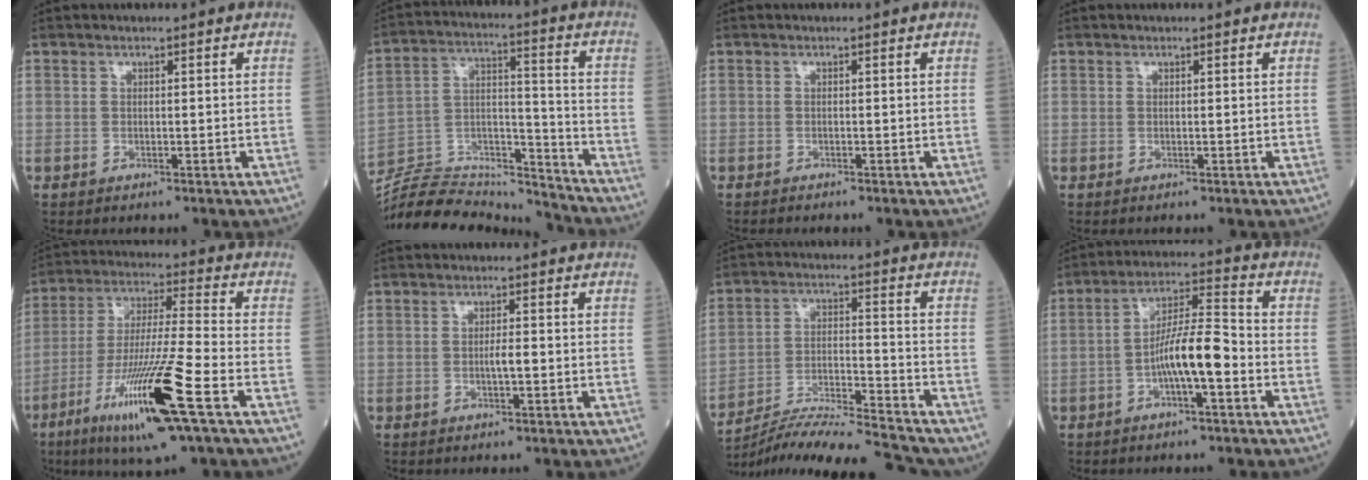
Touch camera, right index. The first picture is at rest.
{"total": 19.6, "force": [-19.2, 2.2, 3.4], "torque": [-0.075, 0.033, -0.312]}
{"total": 0.5, "force": [-0.5, 0.0, 0.0], "torque": [-0.003, -0.001, -0.013]}
{"total": 0.0}
{"total": 17.0, "force": [-7.9, 0.0, 15.0], "torque": [-0.305, -0.033, -0.146]}
{"total": 1.6, "force": [-0.3, 0.2, 1.6], "torque": [-0.029, 0.001, -0.007]}
{"total": 16.1, "force": [-15.2, 0.6, 5.2], "torque": [-0.114, 0.002, -0.252]}
{"total": 8.4, "force": [-2.6, 1.1, 7.9], "torque": [-0.148, 0.018, -0.049]}